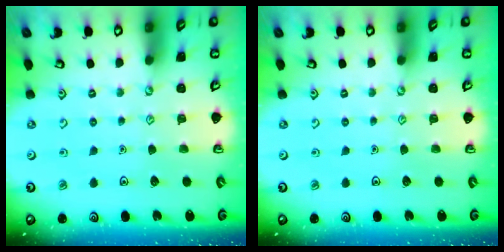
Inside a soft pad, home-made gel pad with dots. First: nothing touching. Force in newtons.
{"total": 0.0}